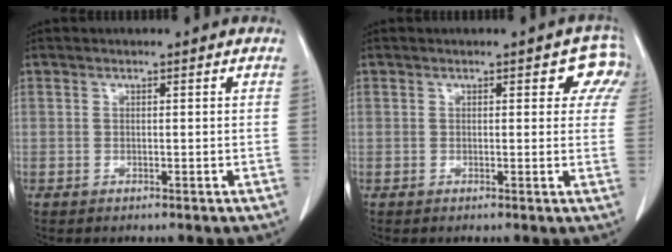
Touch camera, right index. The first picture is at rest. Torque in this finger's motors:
{"motor_torque": [0.47, 0.47, 0.10, 0.01]}